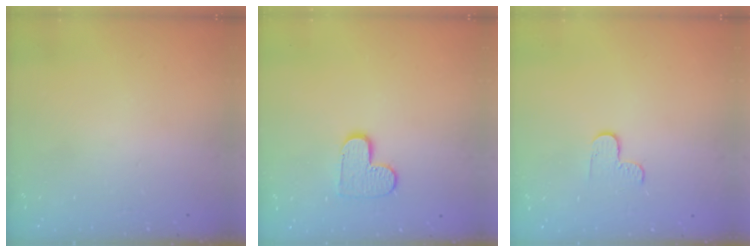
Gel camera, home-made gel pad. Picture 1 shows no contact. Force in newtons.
{"total": 8.3, "press": 8.2, "slide": 0.4}
{"total": 3.3, "press": 3.3, "slide": 0.4}